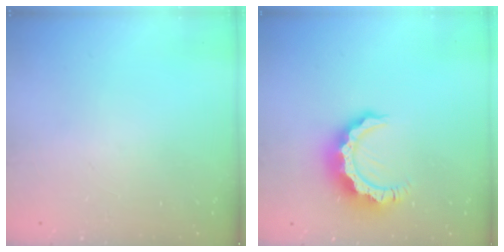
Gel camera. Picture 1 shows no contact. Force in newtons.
{"total": 9.4, "press": 9.4, "slide": 1.0}